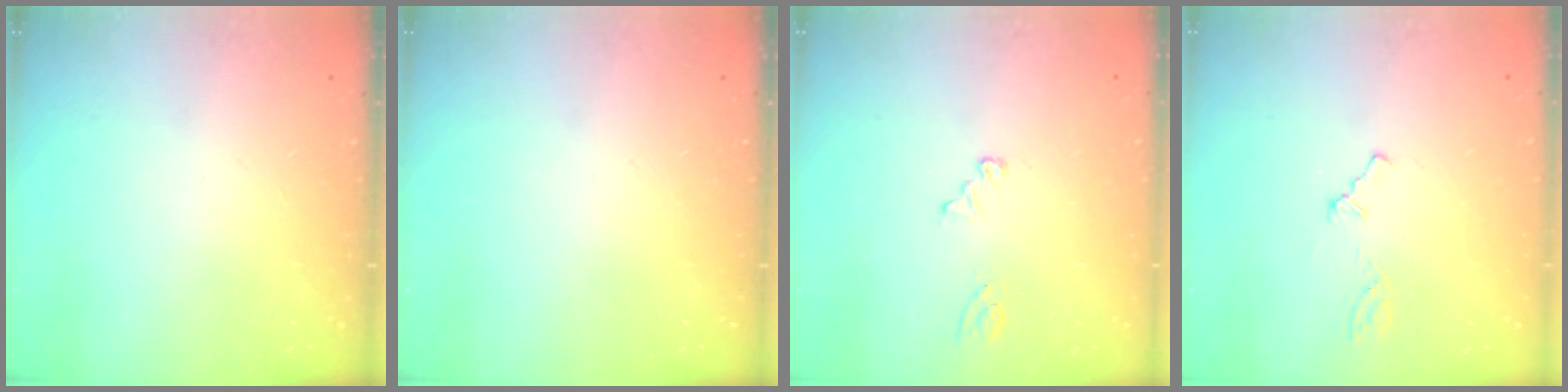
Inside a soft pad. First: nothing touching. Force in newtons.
{"total": 0.0}
{"total": 4.5, "press": 4.5, "slide": 0.5}
{"total": 0.0}